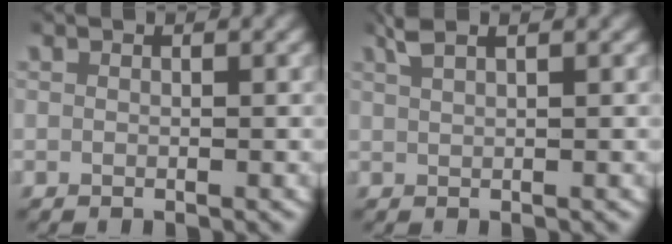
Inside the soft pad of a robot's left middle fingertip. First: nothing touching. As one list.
[{"total": 2.3, "force": [1.7, 0.5, 1.5], "torque": [-0.033, 0.009, 0.028]}]